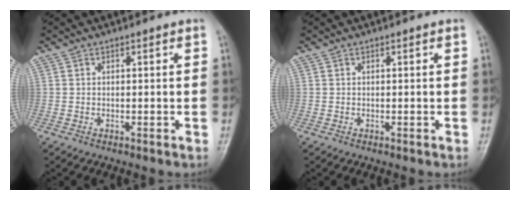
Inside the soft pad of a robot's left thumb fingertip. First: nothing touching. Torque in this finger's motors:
{"motor_torque": [0.00, 0.00, -0.02, -0.01, 0.00]}